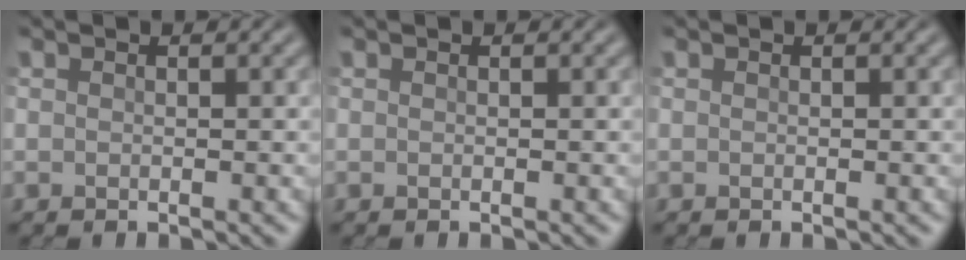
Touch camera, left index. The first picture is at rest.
{"total": 0.0}
{"total": 0.0}